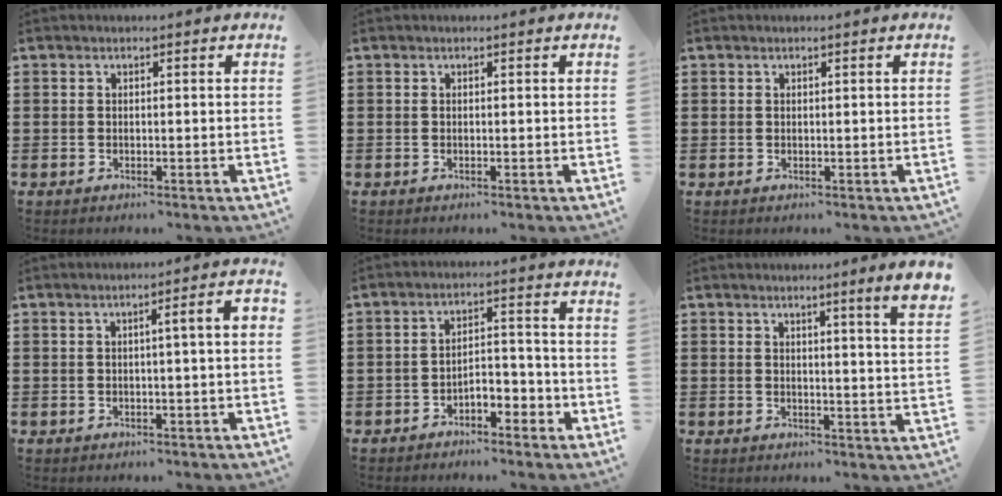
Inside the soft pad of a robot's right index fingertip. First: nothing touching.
{"total": 0.0}
{"total": 0.6, "force": [0.3, 0.5, 0.0], "torque": [-0.001, 0.002, 0.006]}
{"total": 2.7, "force": [-0.2, -0.1, 2.7], "torque": [-0.047, -0.003, -0.007]}
{"total": 3.3, "force": [-2.4, 1.5, 1.6], "torque": [-0.033, 0.009, -0.050]}
{"total": 4.1, "force": [2.9, -1.0, 2.7], "torque": [-0.043, -0.021, 0.044]}